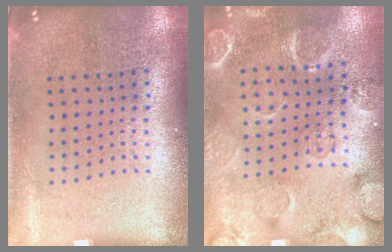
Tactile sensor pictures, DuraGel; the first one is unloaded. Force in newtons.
{"total": 2.4, "press": 2.2, "slide": 0.9}